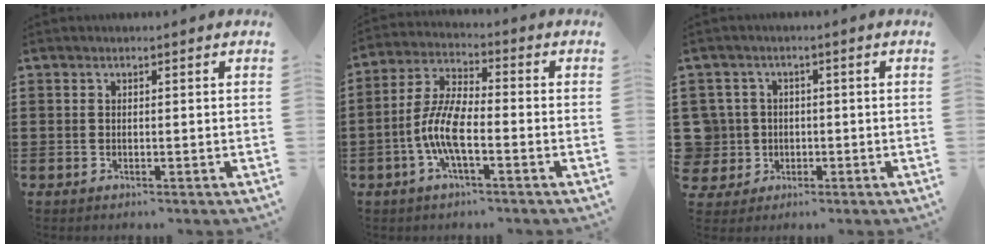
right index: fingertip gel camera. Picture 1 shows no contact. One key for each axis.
{"total": 7.9, "fx": -2.4, "fy": 2.4, "fz": 7.1, "tx": -0.177, "ty": -0.017, "tz": -0.054}
{"total": 4.6, "fx": -0.2, "fy": 4.6, "fz": 0.7, "tx": -0.051, "ty": 0.006, "tz": -0.008}